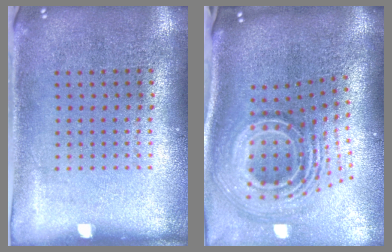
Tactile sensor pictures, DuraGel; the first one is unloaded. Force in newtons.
{"total": 3.2, "press": 2.0, "slide": 2.4}